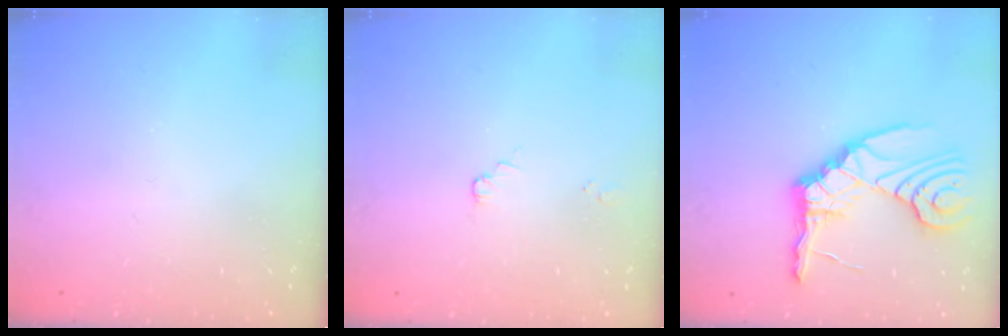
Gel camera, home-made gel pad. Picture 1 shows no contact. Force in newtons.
{"total": 0.9, "press": 0.8, "slide": 0.2}
{"total": 13.4, "press": 13.3, "slide": 1.8}